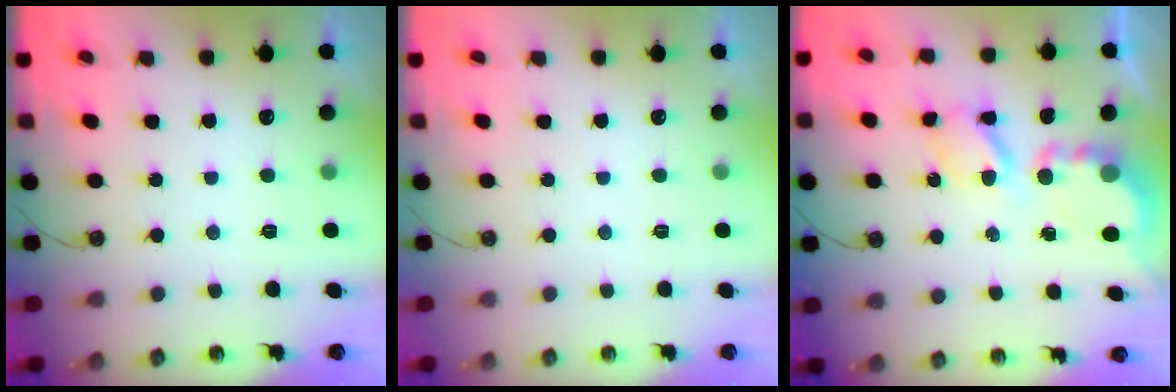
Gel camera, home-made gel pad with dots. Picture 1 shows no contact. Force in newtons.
{"total": 0.0}
{"total": 6.8, "press": 6.8, "slide": 0.5}